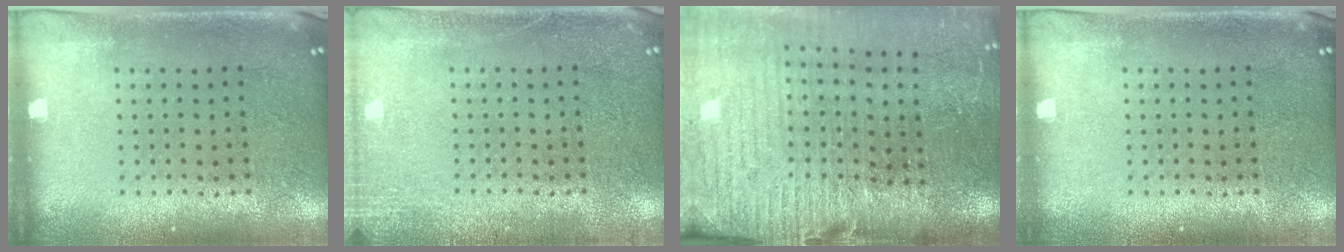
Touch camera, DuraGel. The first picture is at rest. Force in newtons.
{"total": 2.3, "press": 2.3, "slide": 0.4}
{"total": 4.0, "press": 3.6, "slide": 1.9}
{"total": 0.0}